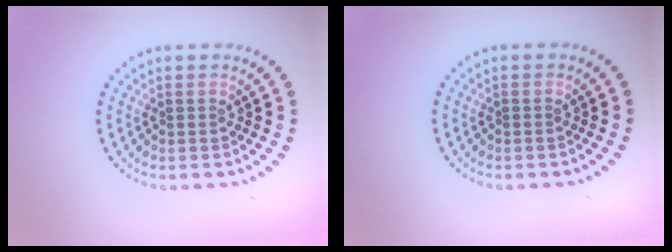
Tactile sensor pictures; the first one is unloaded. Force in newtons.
{"total": 0.0}